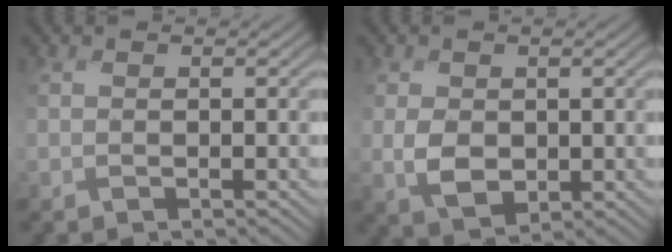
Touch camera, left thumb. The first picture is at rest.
{"total": 3.3, "force": [-0.4, 2.3, 2.3], "torque": [-0.053, -0.006, -0.010]}